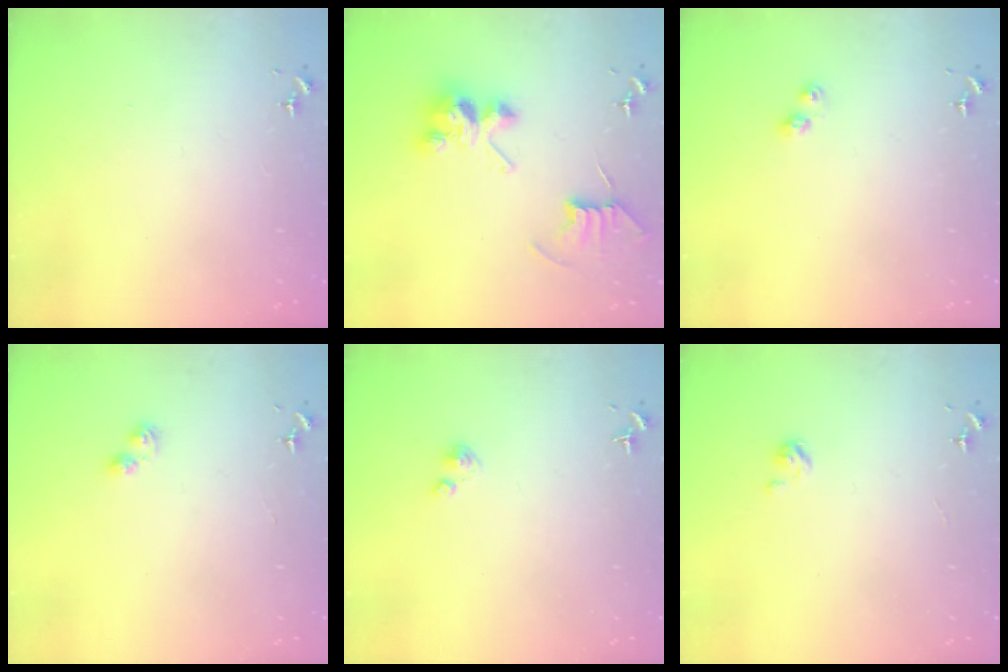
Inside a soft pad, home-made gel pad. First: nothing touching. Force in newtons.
{"total": 10.5, "press": 10.5, "slide": 0.5}
{"total": 3.6, "press": 3.6, "slide": 0.5}
{"total": 4.6, "press": 4.6, "slide": 0.7}
{"total": 2.8, "press": 2.8, "slide": 0.3}
{"total": 2.9, "press": 2.9, "slide": 0.2}